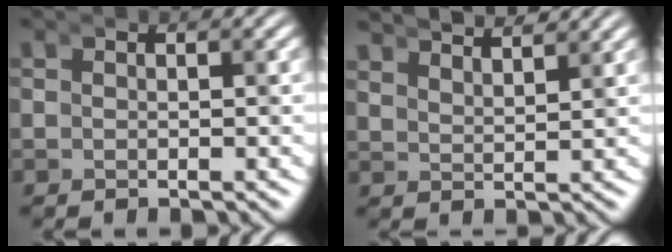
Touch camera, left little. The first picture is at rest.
{"total": 3.2, "force": [3.0, 0.5, 0.9], "torque": [-0.022, 0.003, 0.048]}